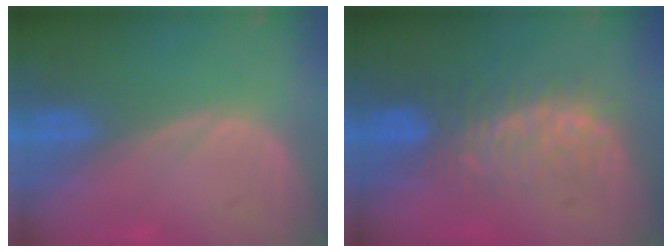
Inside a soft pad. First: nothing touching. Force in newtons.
{"total": 7.7, "press": 7.7, "slide": 1.2}